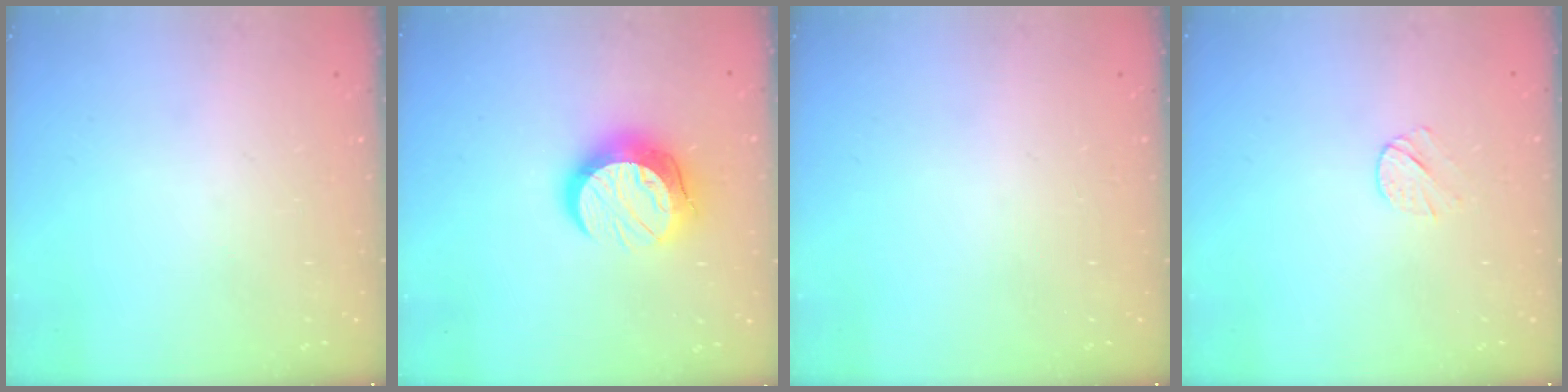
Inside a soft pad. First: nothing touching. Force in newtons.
{"total": 14.3, "press": 14.3, "slide": 1.0}
{"total": 0.0}
{"total": 4.3, "press": 4.2, "slide": 0.5}